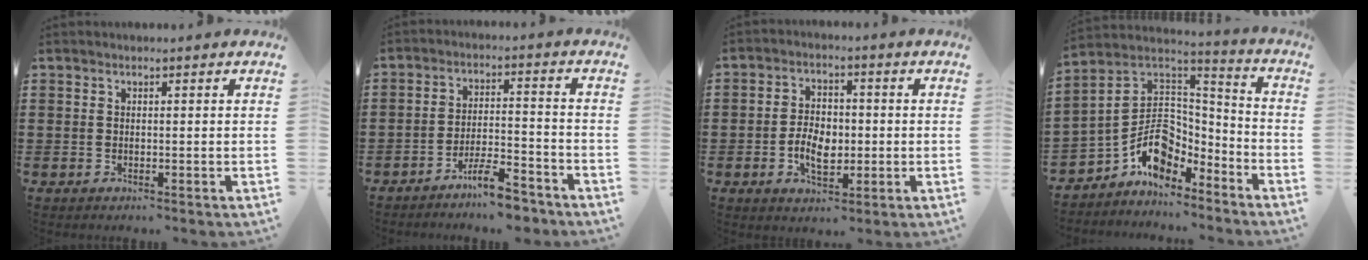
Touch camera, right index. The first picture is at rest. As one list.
[{"total": 6.7, "force": [-5.7, 1.0, 3.3], "torque": [-0.059, 0.007, -0.107]}, {"total": 5.8, "force": [-1.2, 3.6, 4.4], "torque": [-0.088, 0.001, -0.026]}, {"total": 9.3, "force": [-4.2, 6.7, 4.9], "torque": [-0.126, -0.003, -0.082]}]